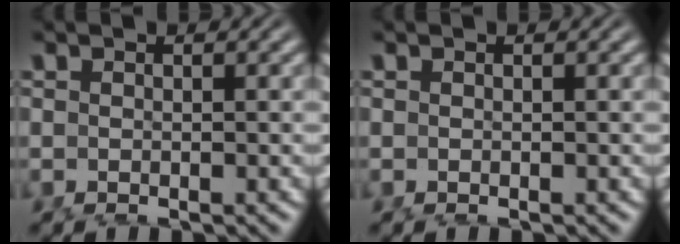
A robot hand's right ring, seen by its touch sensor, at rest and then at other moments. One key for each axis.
{"total": 0.0}